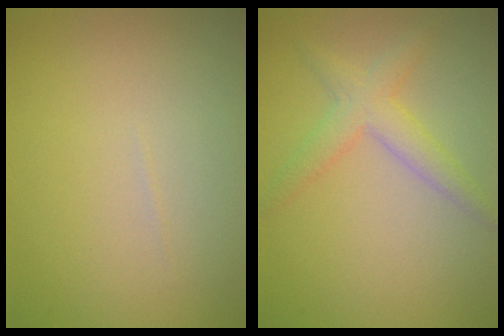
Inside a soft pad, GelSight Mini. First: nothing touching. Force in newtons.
{"total": 2.9, "press": 2.9, "slide": 0.1}